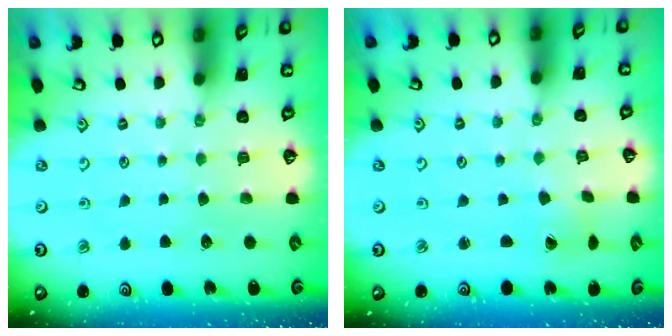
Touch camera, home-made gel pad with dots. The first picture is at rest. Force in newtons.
{"total": 0.9, "press": 0.9, "slide": 0.3}